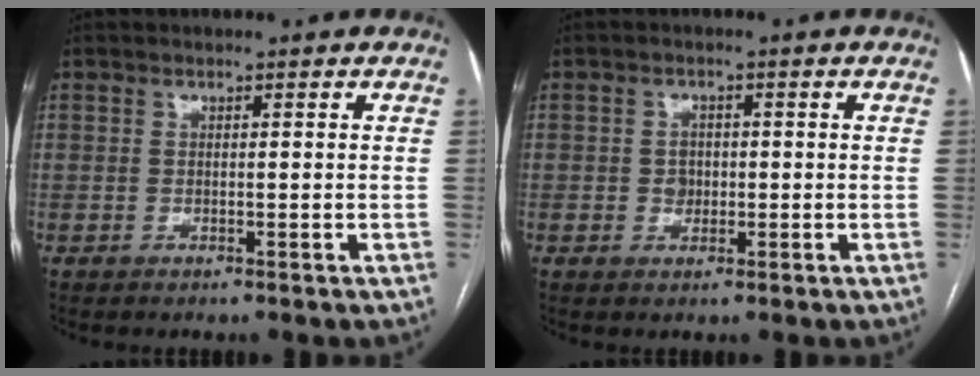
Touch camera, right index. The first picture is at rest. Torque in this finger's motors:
{"motor_torque": [0.60, 0.30, 0.10, 0.01]}